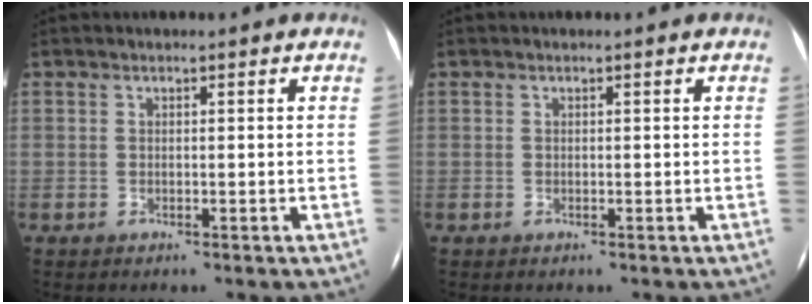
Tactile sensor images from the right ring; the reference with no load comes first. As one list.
[{"total": 0.0}]